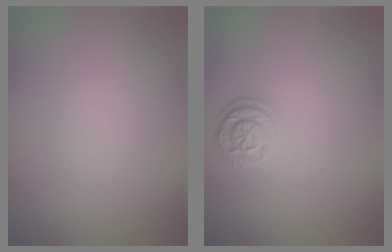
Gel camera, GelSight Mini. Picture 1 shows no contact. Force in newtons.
{"total": 2.2, "press": 1.9, "slide": 1.1}